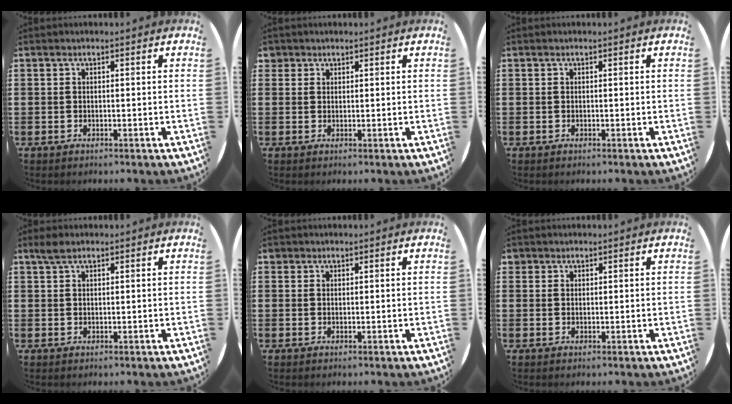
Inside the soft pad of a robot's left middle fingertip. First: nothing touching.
{"total": 1.3, "force": [1.1, 0.7, 0.0], "torque": [0.007, 0.001, 0.020]}
{"total": 0.0}
{"total": 1.6, "force": [1.3, 0.5, 0.8], "torque": [-0.018, 0.005, 0.022]}
{"total": 0.7, "force": [0.6, 0.4, -0.1], "torque": [0.002, 0.002, 0.011]}
{"total": 0.9, "force": [0.7, 0.5, -0.1], "torque": [0.000, 0.003, 0.015]}